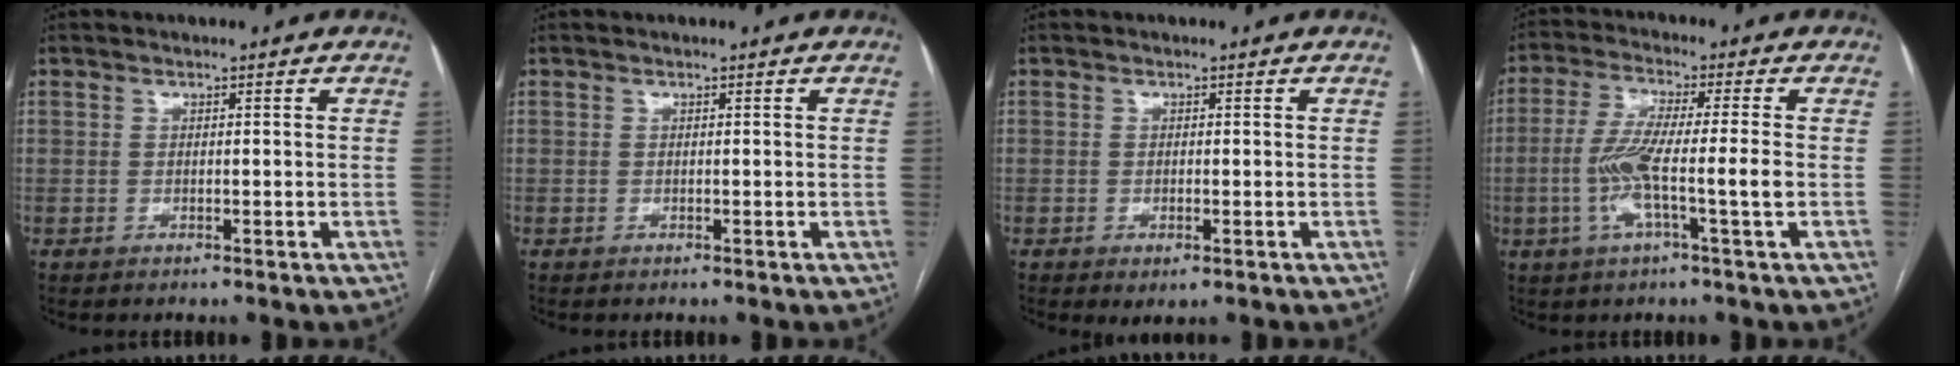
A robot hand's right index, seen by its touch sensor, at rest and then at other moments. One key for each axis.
{"total": 0.0}
{"total": 1.8, "fx": -0.7, "fy": 0.7, "fz": 1.5, "tx": -0.023, "ty": -0.003, "tz": -0.005}
{"total": 8.8, "fx": -1.8, "fy": -0.2, "fz": 8.6, "tx": -0.172, "ty": 0.000, "tz": -0.039}